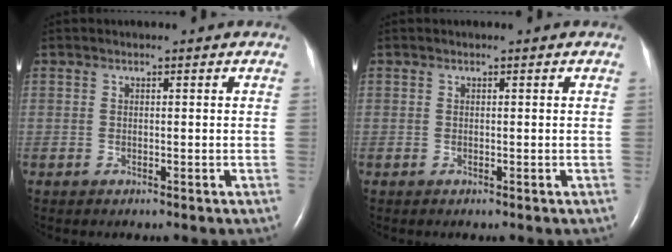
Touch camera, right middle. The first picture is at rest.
{"total": 0.0}